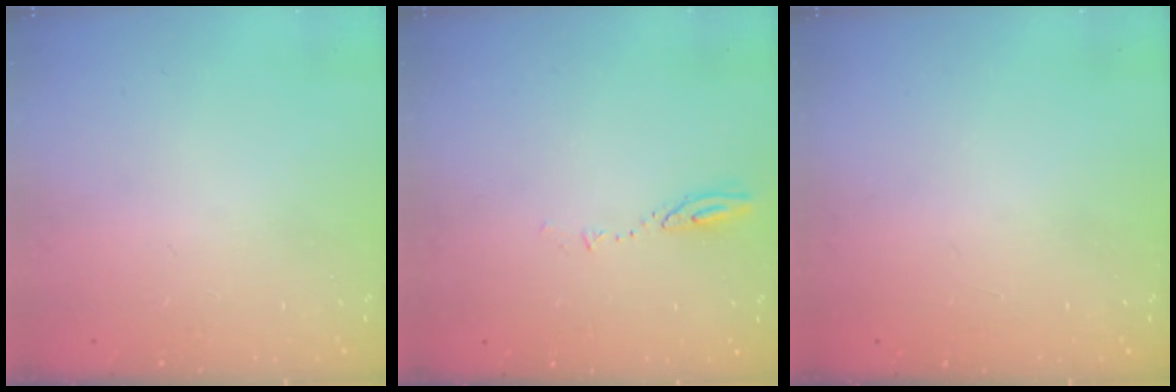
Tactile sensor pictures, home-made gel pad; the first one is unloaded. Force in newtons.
{"total": 4.0, "press": 4.0, "slide": 0.5}
{"total": 1.0, "press": 0.0, "slide": 1.0}